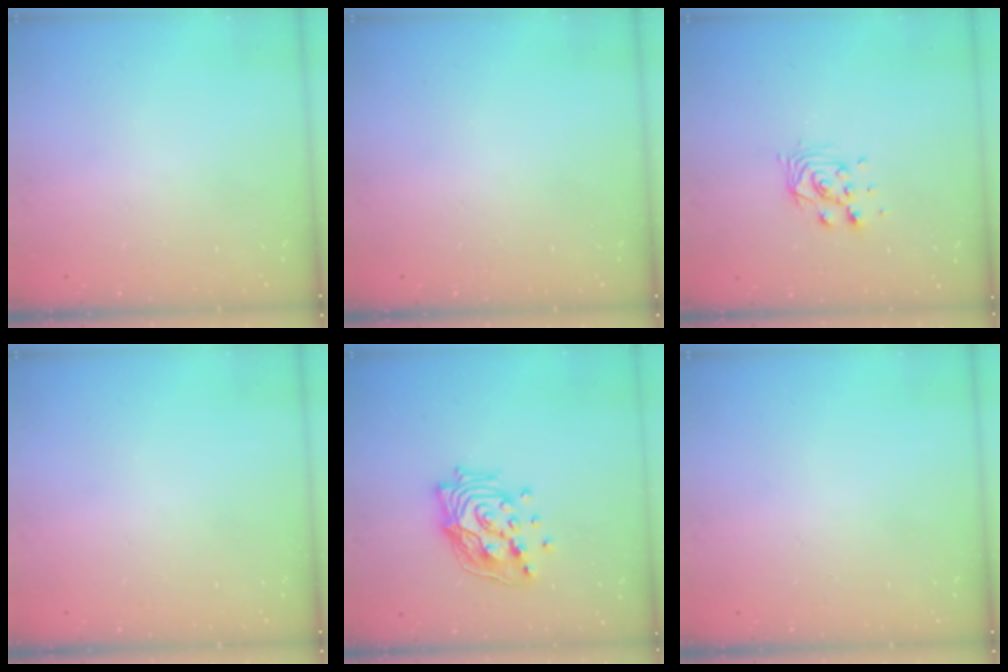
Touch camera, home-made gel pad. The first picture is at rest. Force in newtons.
{"total": 0.0}
{"total": 7.0, "press": 7.0, "slide": 0.4}
{"total": 0.0}
{"total": 17.0, "press": 16.1, "slide": 5.5}
{"total": 0.0}